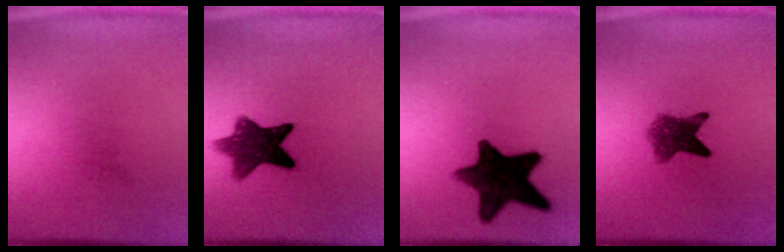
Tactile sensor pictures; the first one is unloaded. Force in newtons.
{"total": 9.7}
{"total": 13.9}
{"total": 5.9}